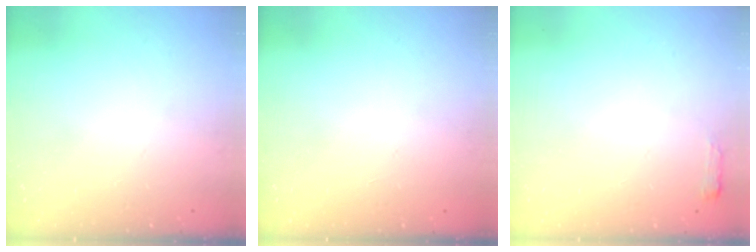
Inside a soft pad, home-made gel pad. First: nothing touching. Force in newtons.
{"total": 1.0, "press": 0.0, "slide": 1.0}
{"total": 2.7, "press": 2.6, "slide": 0.5}